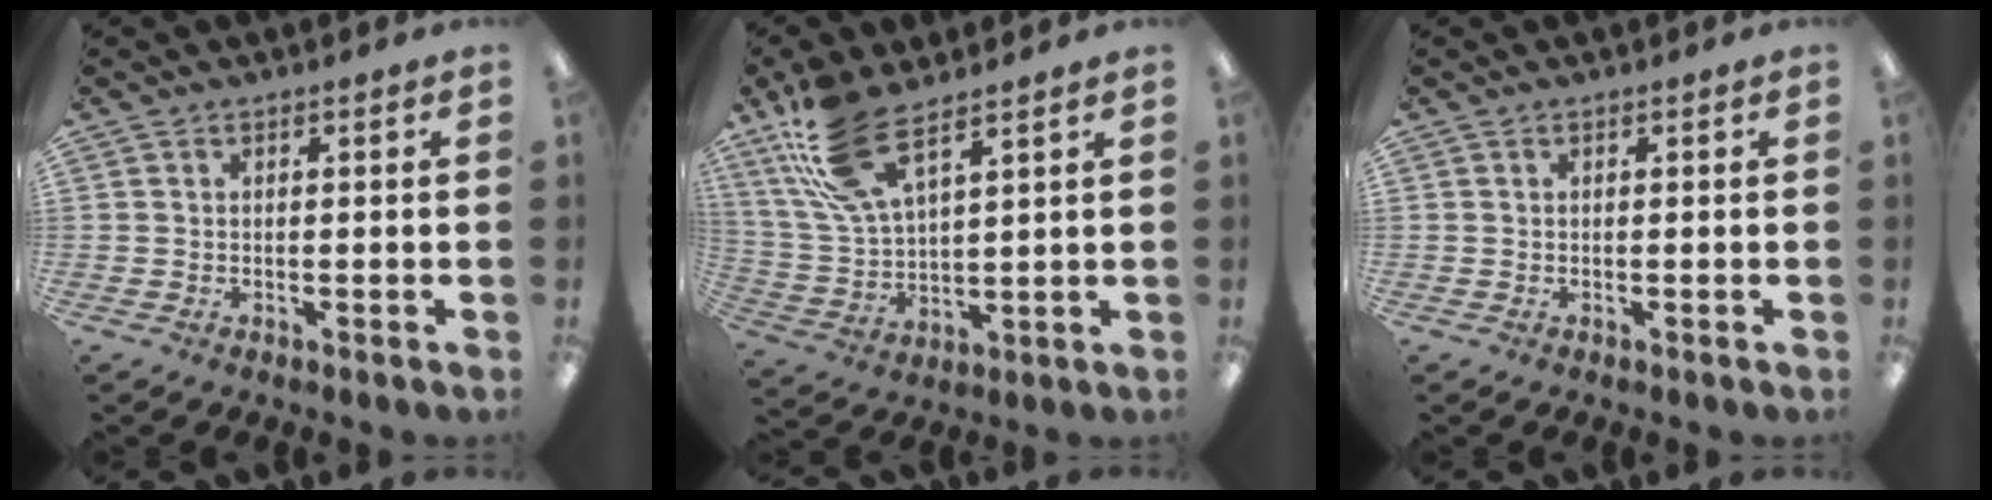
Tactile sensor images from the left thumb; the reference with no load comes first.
{"total": 15.1, "force": [9.9, 5.7, 9.9], "torque": [-0.224, -0.029, 0.179]}
{"total": 0.0}